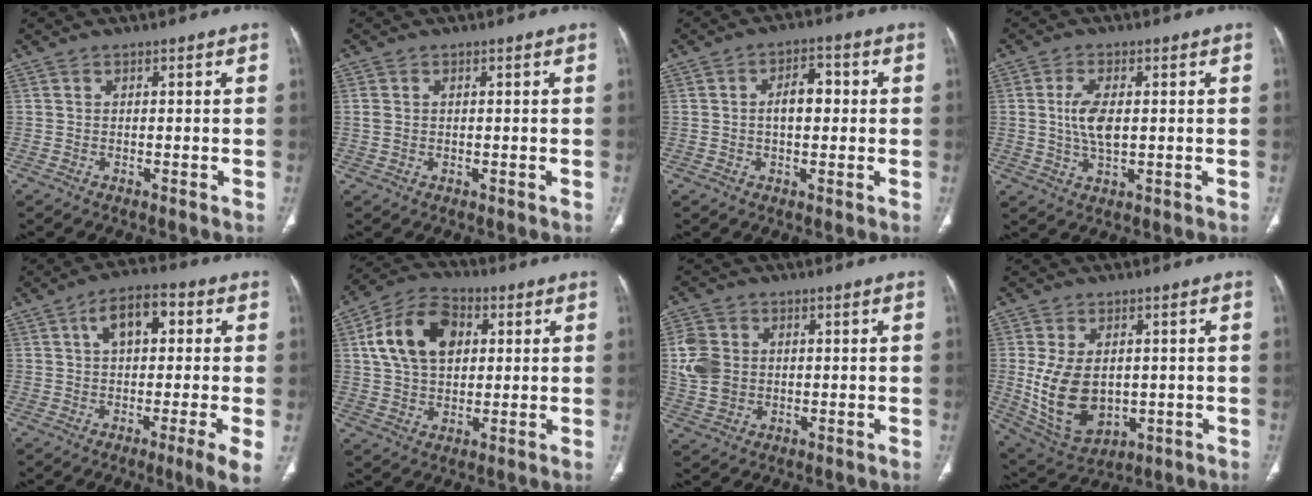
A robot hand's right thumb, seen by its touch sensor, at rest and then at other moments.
{"total": 1.6, "force": [0.1, 1.3, 1.0], "torque": [-0.022, 0.002, 0.005]}
{"total": 5.6, "force": [0.3, 3.2, 4.6], "torque": [-0.060, 0.018, 0.000]}
{"total": 6.2, "force": [0.6, 2.9, 5.5], "torque": [-0.109, -0.003, 0.011]}
{"total": 12.2, "force": [1.3, 3.6, 11.5], "torque": [-0.173, 0.012, 0.010]}
{"total": 14.6, "force": [3.7, 9.8, 10.2], "torque": [-0.165, 0.010, 0.062]}
{"total": 8.3, "force": [0.9, 6.8, 4.7], "torque": [-0.084, 0.001, 0.018]}
{"total": 13.5, "force": [-0.2, 8.9, 10.1], "torque": [-0.171, -0.010, 0.028]}